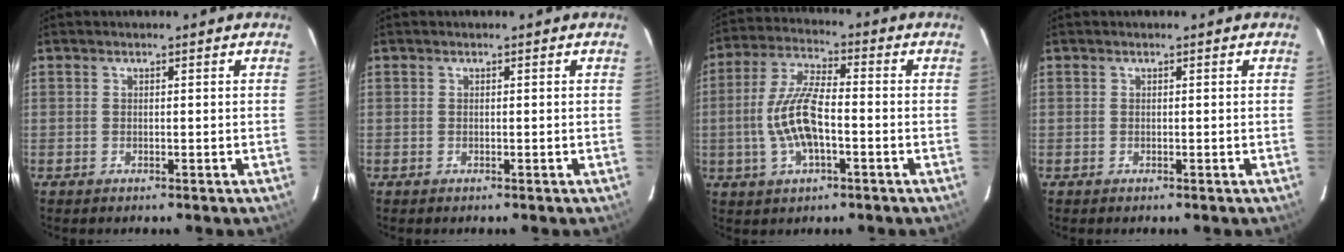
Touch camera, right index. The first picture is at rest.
{"total": 0.0}
{"total": 11.0, "force": [-2.4, 3.6, 10.1], "torque": [-0.208, 0.004, -0.044]}
{"total": 0.0}